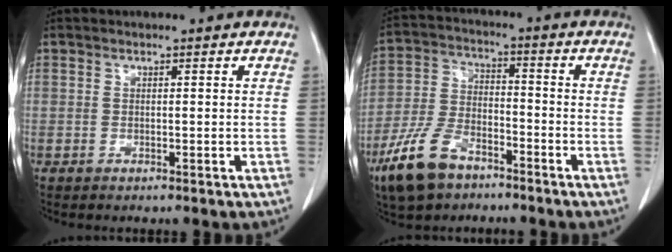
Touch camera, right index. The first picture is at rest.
{"total": 11.0, "force": [-7.2, 5.3, 6.4], "torque": [-0.151, -0.006, -0.138]}